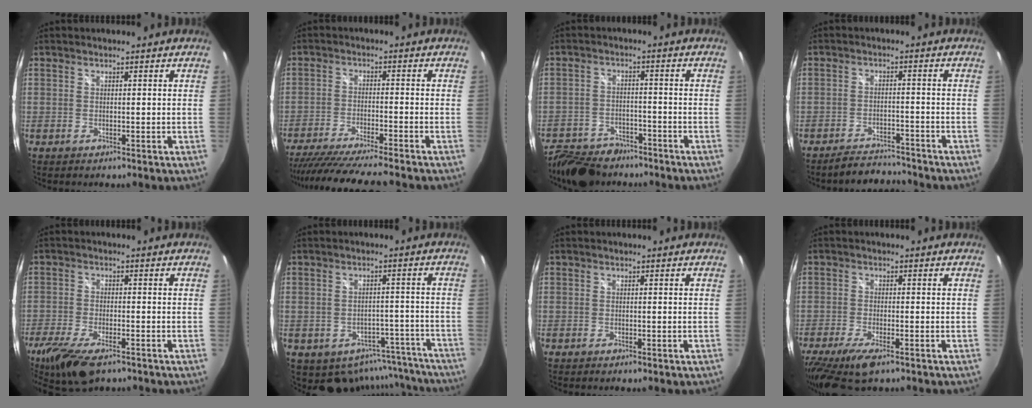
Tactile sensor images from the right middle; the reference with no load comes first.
{"total": 15.7, "force": [-13.8, 0.4, 7.4], "torque": [-0.151, -0.030, -0.224]}
{"total": 13.6, "force": [-10.9, 6.4, 5.1], "torque": [-0.133, -0.008, -0.172]}
{"total": 7.0, "force": [-6.7, 1.4, 1.5], "torque": [-0.045, 0.003, -0.100]}
{"total": 12.6, "force": [-8.7, 4.6, 7.8], "torque": [-0.180, -0.040, -0.155]}
{"total": 14.7, "force": [-11.0, 8.7, 4.6], "torque": [-0.087, 0.020, -0.108]}
{"total": 0.9, "force": [-0.7, 0.3, 0.5], "torque": [-0.009, -0.003, -0.011]}
{"total": 10.0, "force": [-6.8, 3.1, 6.7], "torque": [-0.153, -0.037, -0.122]}